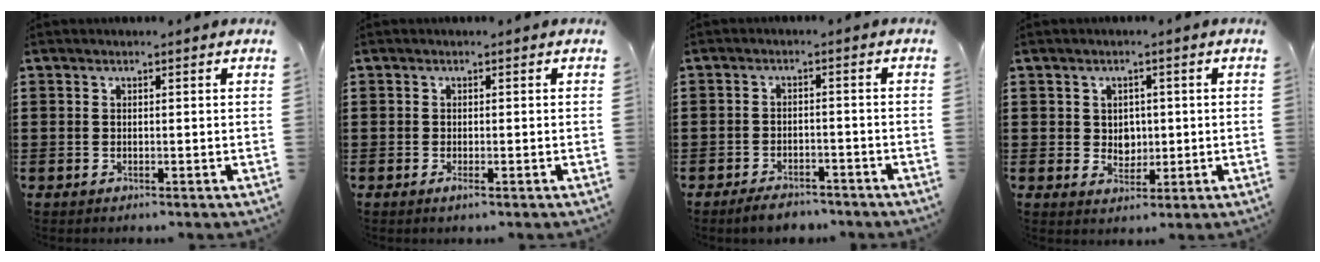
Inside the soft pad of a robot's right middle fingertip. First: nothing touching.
{"total": 0.8, "force": [-0.5, 0.1, 0.7], "torque": [-0.016, -0.006, -0.008]}
{"total": 3.0, "force": [-2.9, 0.7, 0.6], "torque": [-0.015, 0.003, -0.058]}
{"total": 3.0, "force": [0.5, 2.8, 0.9], "torque": [-0.024, 0.005, 0.006]}